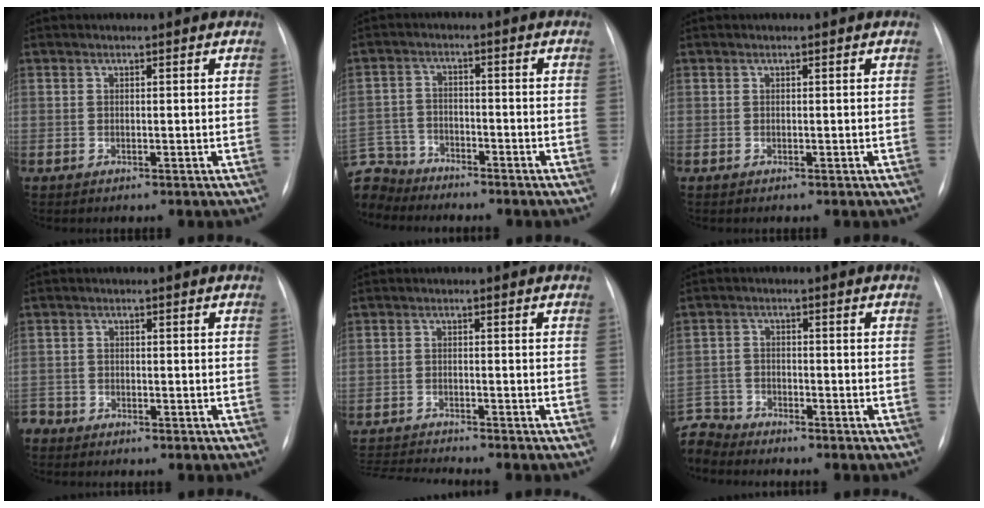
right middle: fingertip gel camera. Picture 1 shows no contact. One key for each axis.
{"total": 10.3, "fx": -9.2, "fy": 4.5, "fz": 1.2, "tx": -0.049, "ty": 0.012, "tz": -0.175}
{"total": 0.0}
{"total": 2.5, "fx": -2.1, "fy": 1.3, "fz": -0.2, "tx": 0.001, "ty": 0.004, "tz": -0.042}
{"total": 6.5, "fx": -6.2, "fy": -1.5, "fz": 1.2, "tx": -0.022, "ty": -0.011, "tz": -0.109}
{"total": 5.9, "fx": -5.8, "fy": 1.1, "fz": -0.6, "tx": 0.010, "ty": 0.001, "tz": -0.119}